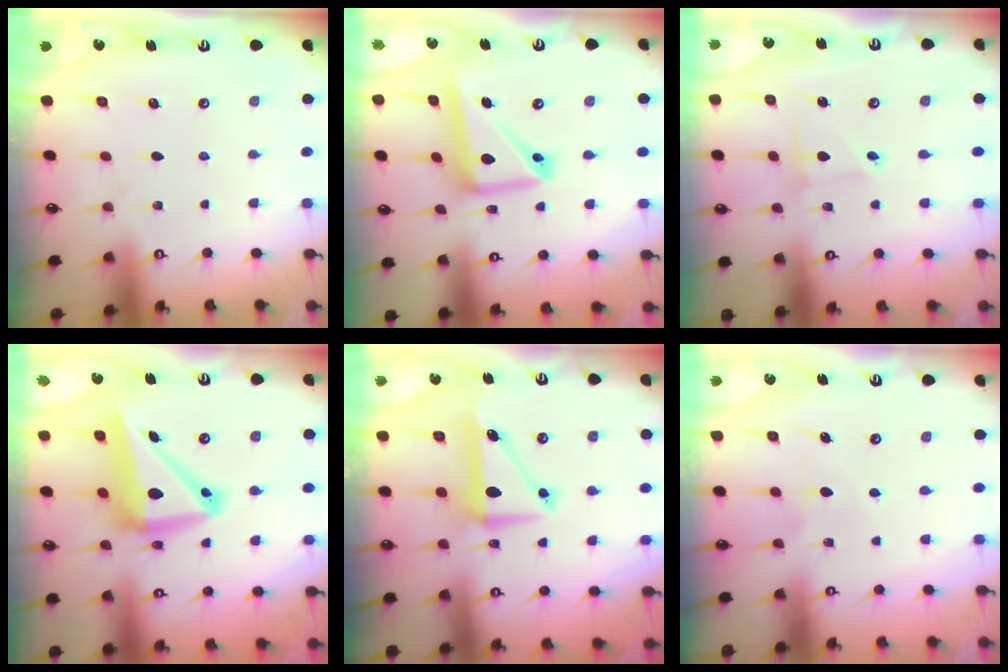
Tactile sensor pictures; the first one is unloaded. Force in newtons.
{"total": 14.0, "press": 13.9, "slide": 1.5}
{"total": 2.3, "press": 2.3, "slide": 0.2}
{"total": 14.9, "press": 14.7, "slide": 2.6}
{"total": 8.4, "press": 8.0, "slide": 2.5}
{"total": 5.1, "press": 5.1, "slide": 0.6}